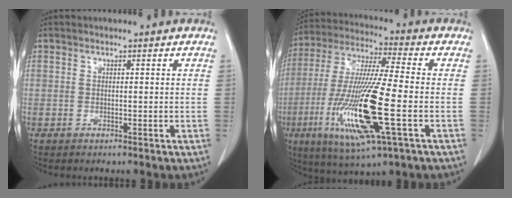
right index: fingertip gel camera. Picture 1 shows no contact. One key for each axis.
{"total": 18.9, "fx": -5.1, "fy": 1.5, "fz": 18.2, "tx": -0.381, "ty": -0.026, "tz": -0.091}